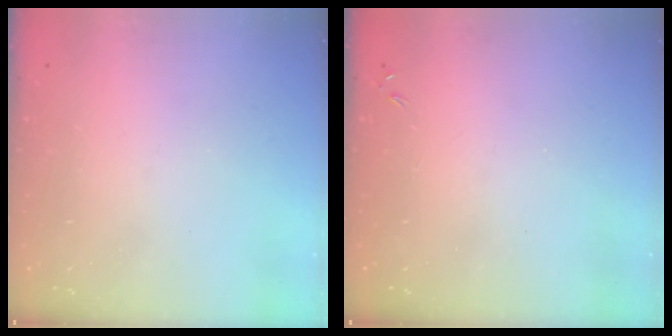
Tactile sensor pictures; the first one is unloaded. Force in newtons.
{"total": 0.0}